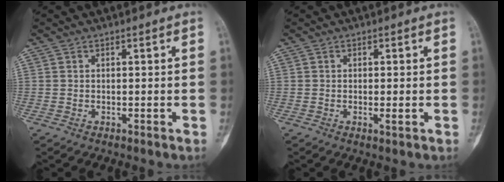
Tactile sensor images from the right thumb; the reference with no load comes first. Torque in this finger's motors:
{"motor_torque": [-0.45, 0.00, -0.25, 0.09, -0.04]}